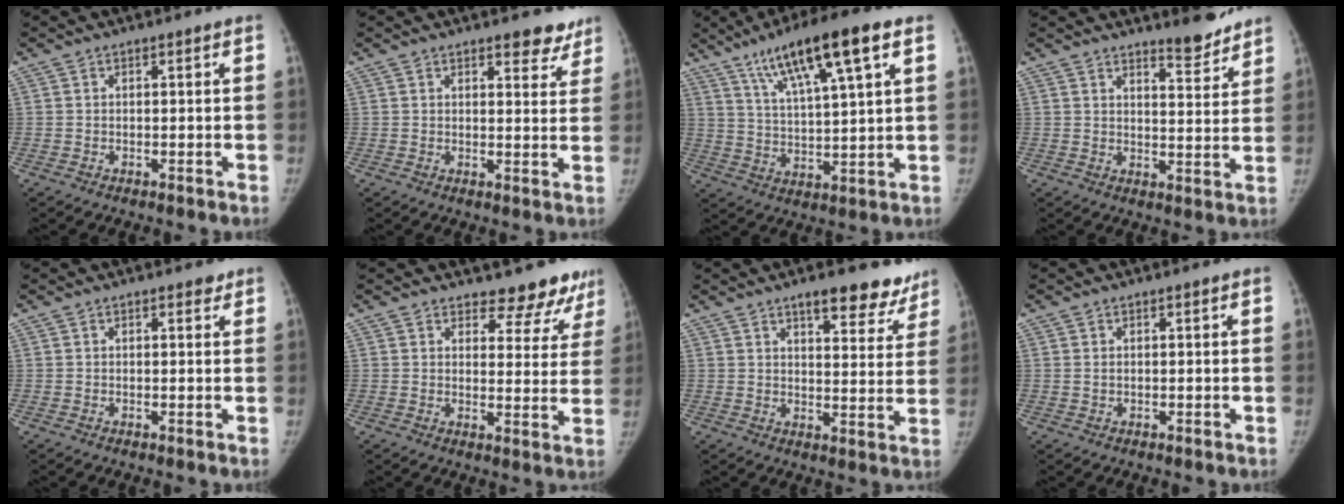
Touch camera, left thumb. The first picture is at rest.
{"total": 5.0, "force": [3.9, 2.3, 2.1], "torque": [0.008, -0.024, 0.046]}
{"total": 16.0, "force": [8.6, 2.8, 13.2], "torque": [-0.222, -0.016, 0.152]}
{"total": 6.4, "force": [5.7, 1.3, 2.5], "torque": [-0.018, -0.051, 0.084]}
{"total": 1.0, "force": [0.7, 0.6, 0.2], "torque": [0.005, -0.005, 0.005]}
{"total": 10.1, "force": [9.1, 4.1, 1.5], "torque": [0.032, -0.065, 0.090]}
{"total": 11.7, "force": [8.9, 4.5, 6.2], "torque": [-0.031, -0.048, 0.110]}
{"total": 0.7, "force": [0.2, 0.5, 0.5], "torque": [-0.011, -0.001, 0.004]}